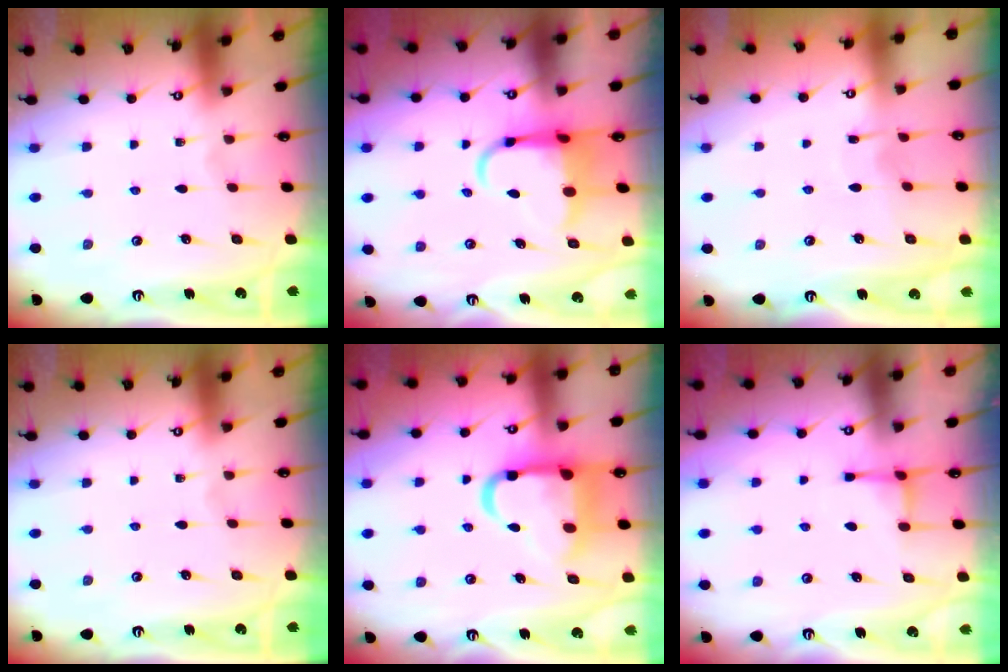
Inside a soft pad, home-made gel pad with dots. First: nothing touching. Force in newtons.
{"total": 6.9, "press": 6.6, "slide": 1.8}
{"total": 4.1, "press": 4.1, "slide": 0.4}
{"total": 0.0}
{"total": 14.3, "press": 14.3, "slide": 1.5}
{"total": 3.2, "press": 3.1, "slide": 0.7}